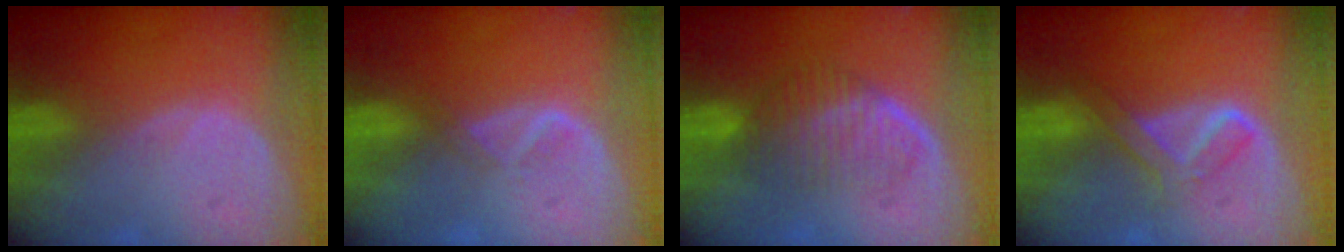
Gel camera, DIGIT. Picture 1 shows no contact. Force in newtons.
{"total": 1.6, "press": 1.5, "slide": 0.7}
{"total": 5.9, "press": 5.8, "slide": 1.3}
{"total": 4.4, "press": 4.4, "slide": 0.4}